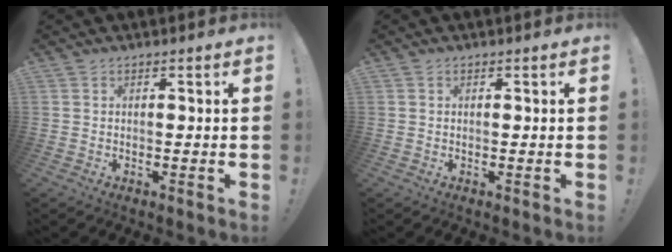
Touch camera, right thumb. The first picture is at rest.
{"total": 0.0}